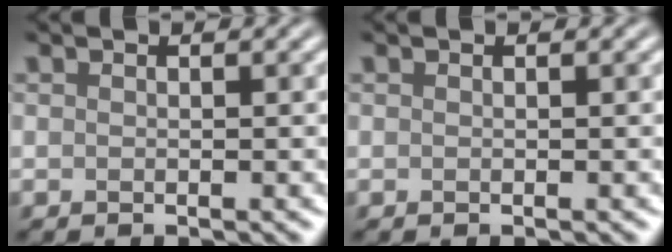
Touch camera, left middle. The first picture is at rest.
{"total": 0.0}